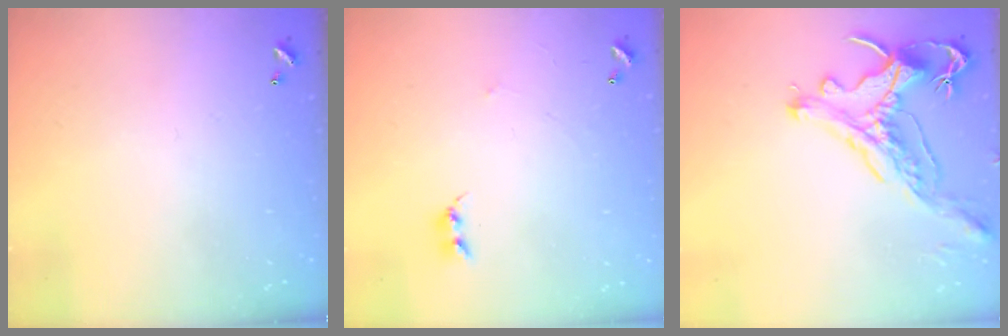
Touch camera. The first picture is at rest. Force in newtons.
{"total": 2.4, "press": 2.4, "slide": 0.4}
{"total": 1.2, "press": 0.9, "slide": 0.9}